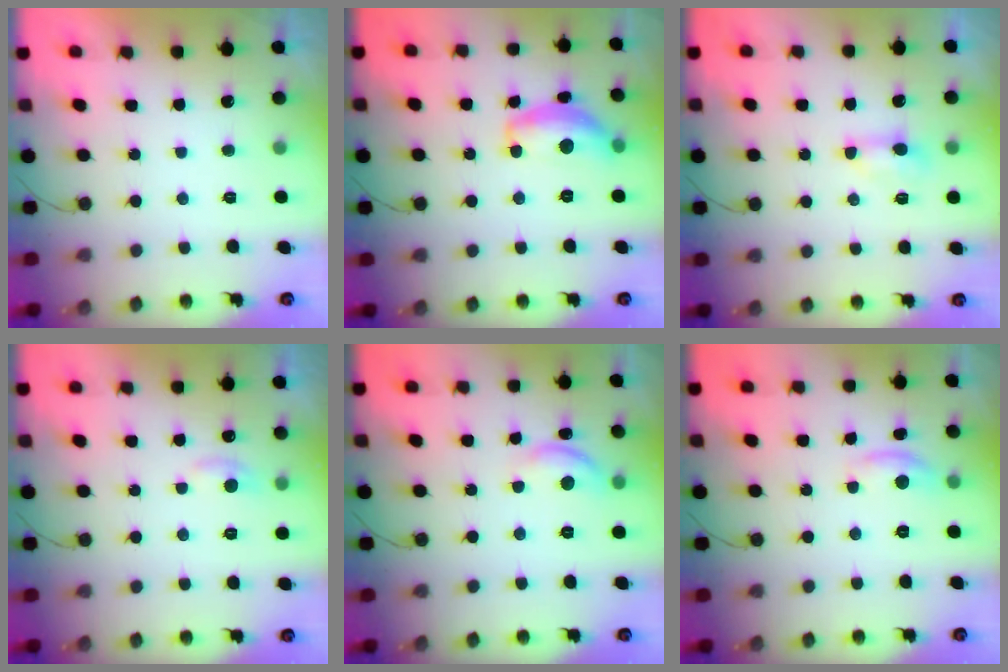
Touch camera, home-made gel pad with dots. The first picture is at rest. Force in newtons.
{"total": 14.0, "press": 13.9, "slide": 1.0}
{"total": 4.5, "press": 4.5, "slide": 0.8}
{"total": 4.5, "press": 4.4, "slide": 0.6}
{"total": 9.0, "press": 9.0, "slide": 0.6}
{"total": 5.2, "press": 5.2, "slide": 0.5}